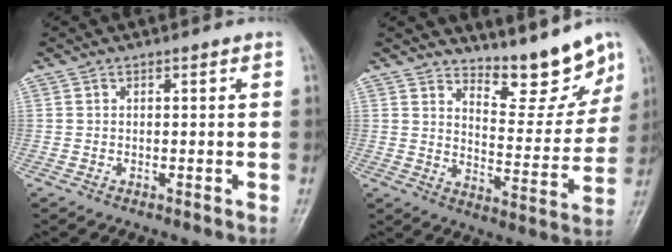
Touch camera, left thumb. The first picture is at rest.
{"total": 10.5, "force": [9.2, 2.9, 4.2], "torque": [-0.029, -0.073, 0.147]}